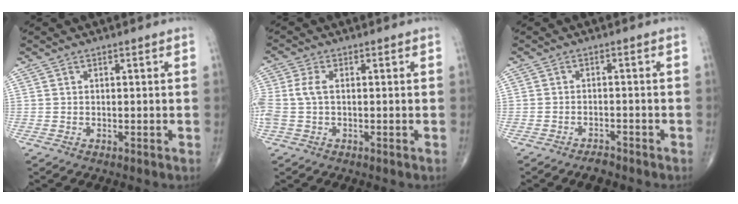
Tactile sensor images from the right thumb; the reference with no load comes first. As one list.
[{"total": 4.4, "force": [0.0, 2.4, 3.7], "torque": [-0.116, 0.010, -0.001]}, {"total": 2.4, "force": [-2.1, 0.8, 1.0], "torque": [-0.022, 0.009, -0.035]}]